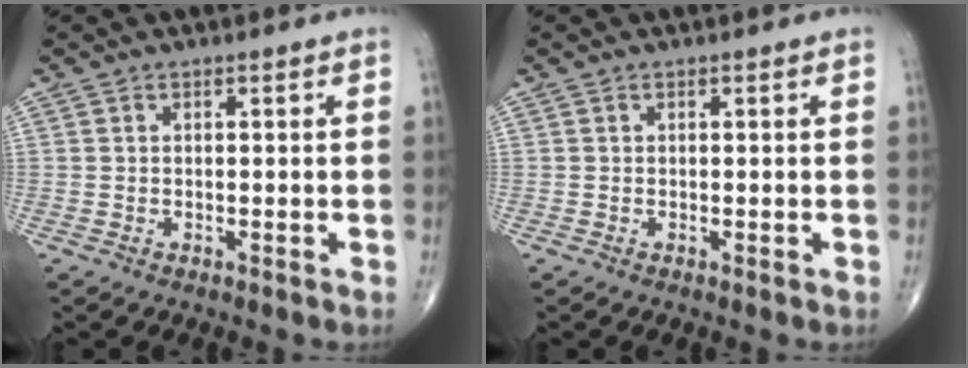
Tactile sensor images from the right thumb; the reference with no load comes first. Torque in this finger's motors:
{"motor_torque": [-0.24, 0.34, -0.01, 0.15, 0.01]}